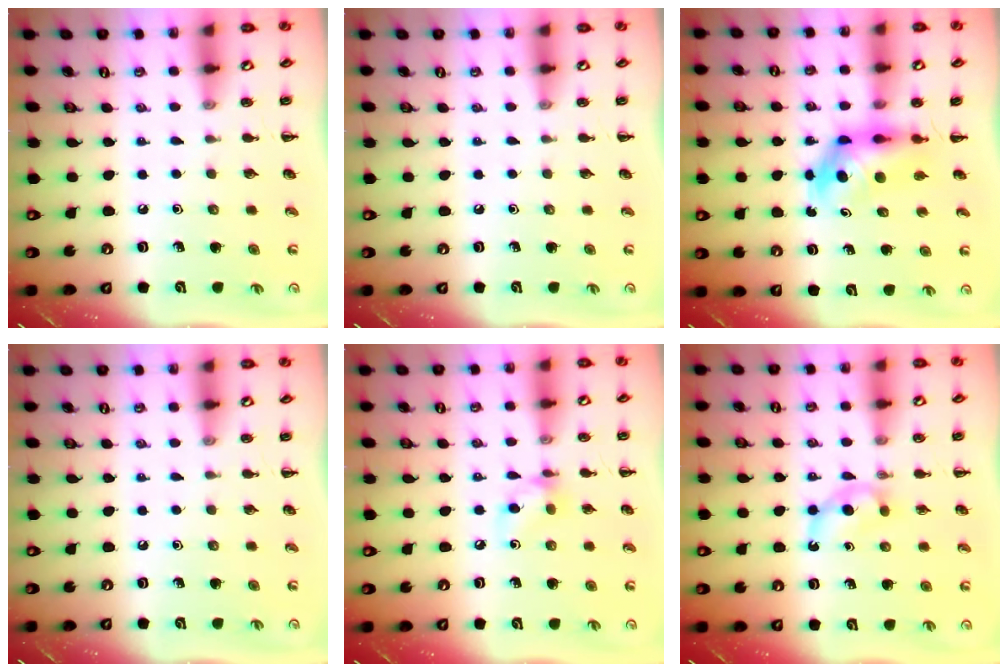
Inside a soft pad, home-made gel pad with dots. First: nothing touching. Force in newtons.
{"total": 0.0}
{"total": 4.8, "press": 4.7, "slide": 0.7}
{"total": 0.0}
{"total": 7.2, "press": 7.2, "slide": 0.7}
{"total": 4.7, "press": 4.4, "slide": 1.8}